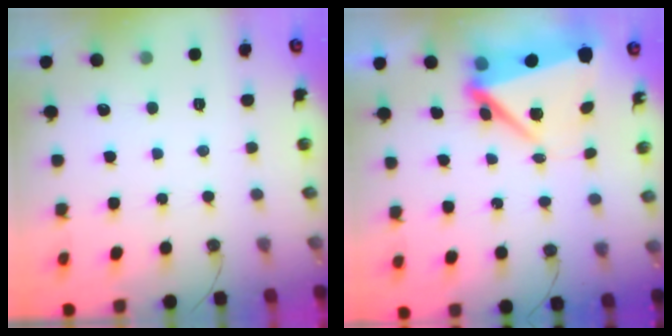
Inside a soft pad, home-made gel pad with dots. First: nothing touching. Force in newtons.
{"total": 7.9, "press": 7.9, "slide": 0.7}